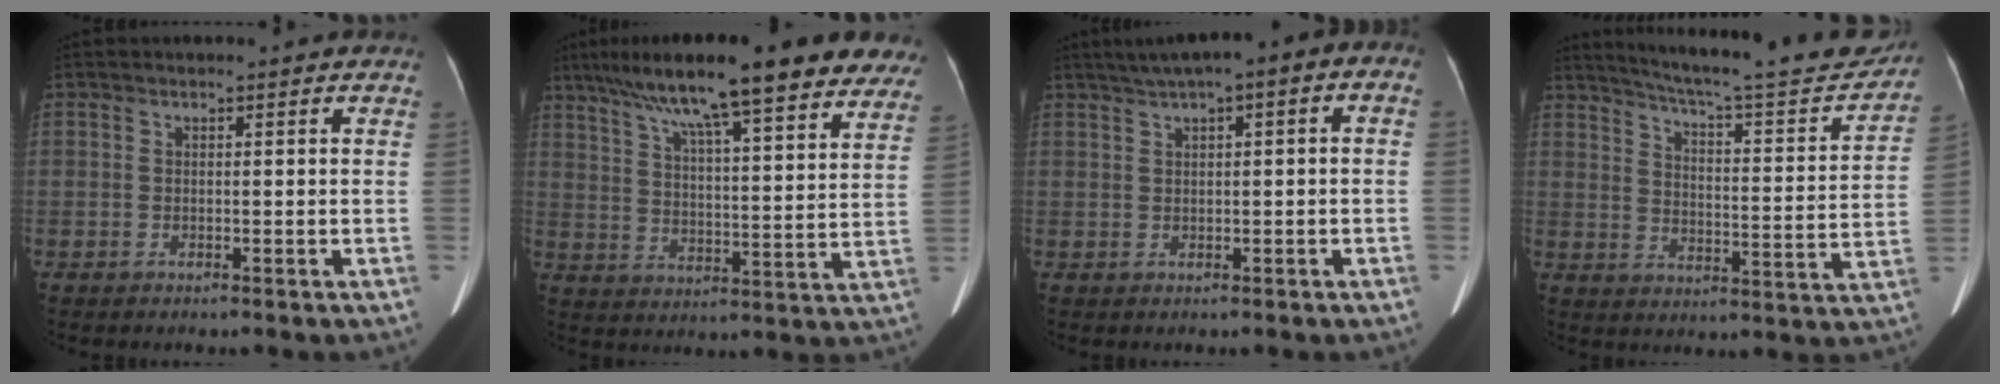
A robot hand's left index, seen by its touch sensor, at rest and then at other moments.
{"total": 25.0, "force": [19.2, 3.7, 15.6], "torque": [-0.242, 0.040, 0.260]}
{"total": 7.5, "force": [2.9, 1.8, 6.7], "torque": [-0.105, 0.040, 0.036]}
{"total": 22.2, "force": [20.2, 2.2, 8.9], "torque": [-0.137, -0.040, 0.262]}